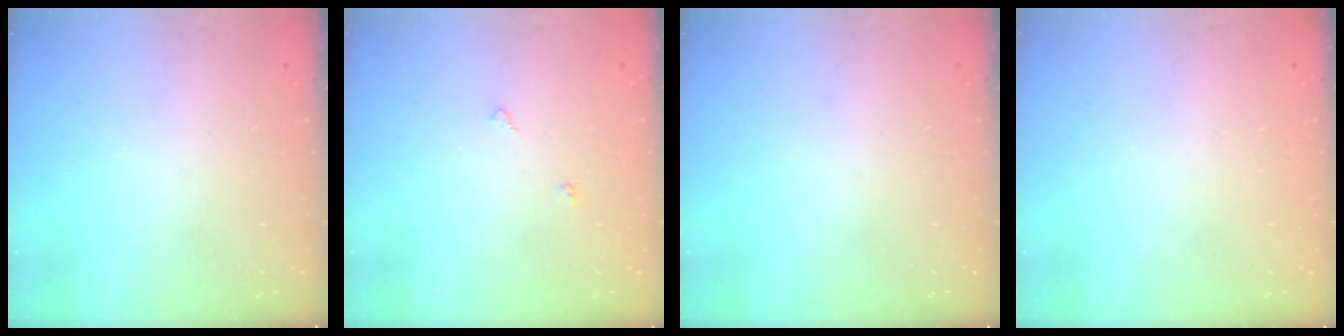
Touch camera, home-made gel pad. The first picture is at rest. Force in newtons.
{"total": 3.5, "press": 3.5, "slide": 0.3}
{"total": 0.0}
{"total": 2.0, "press": 2.0, "slide": 0.1}